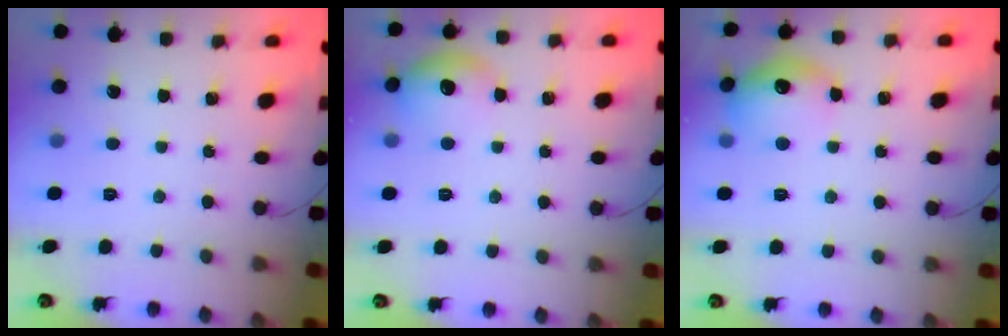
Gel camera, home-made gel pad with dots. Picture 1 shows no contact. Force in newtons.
{"total": 10.8, "press": 10.0, "slide": 4.0}
{"total": 14.0, "press": 13.9, "slide": 0.9}